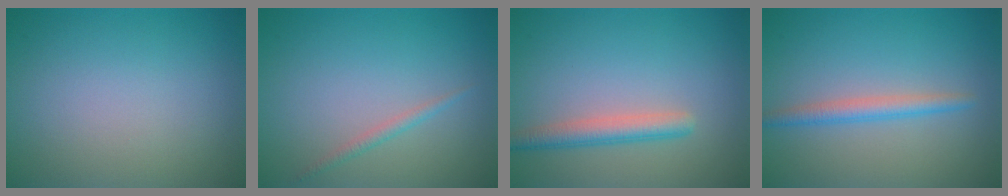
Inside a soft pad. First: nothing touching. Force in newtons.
{"total": 0.9, "press": 0.9, "slide": 0.1}
{"total": 2.7, "press": 2.7, "slide": 0.3}
{"total": 2.1, "press": 2.1, "slide": 0.1}